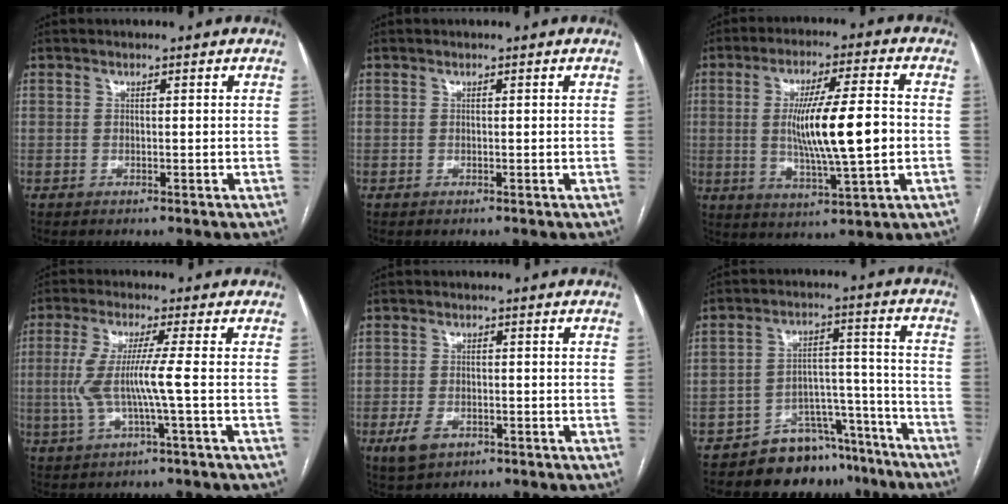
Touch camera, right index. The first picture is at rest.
{"total": 0.0}
{"total": 13.3, "force": [-0.4, 1.3, 13.2], "torque": [-0.232, 0.000, -0.004]}
{"total": 7.1, "force": [-0.7, -0.6, 7.0], "torque": [-0.154, 0.005, -0.014]}
{"total": 4.2, "force": [-2.1, 2.6, 2.5], "torque": [-0.055, -0.003, -0.029]}
{"total": 12.9, "force": [-10.9, 6.0, 3.4], "torque": [-0.017, 0.076, -0.169]}